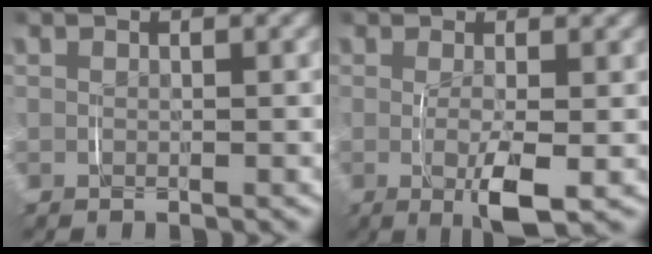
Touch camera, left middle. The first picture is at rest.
{"total": 4.1, "force": [-0.7, 0.9, 3.9], "torque": [-0.059, -0.011, -0.009]}